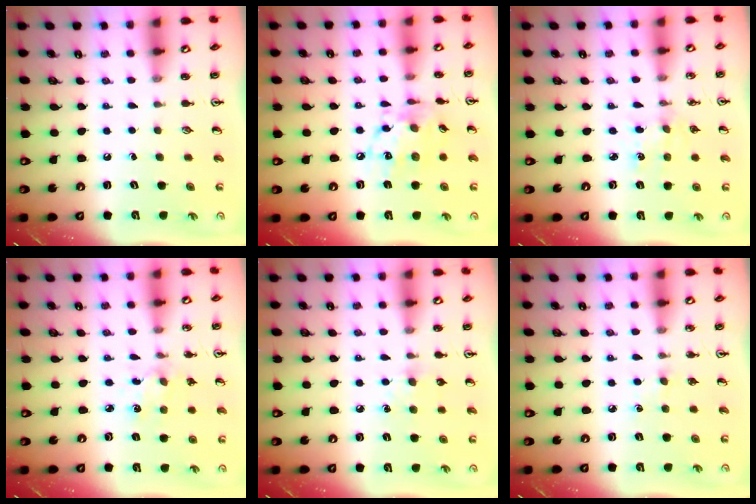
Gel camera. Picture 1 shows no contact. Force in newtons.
{"total": 12.6, "press": 12.5, "slide": 0.8}
{"total": 3.9, "press": 3.8, "slide": 0.4}
{"total": 2.5, "press": 2.4, "slide": 0.6}
{"total": 7.5, "press": 7.4, "slide": 0.9}
{"total": 3.1, "press": 3.1, "slide": 0.5}